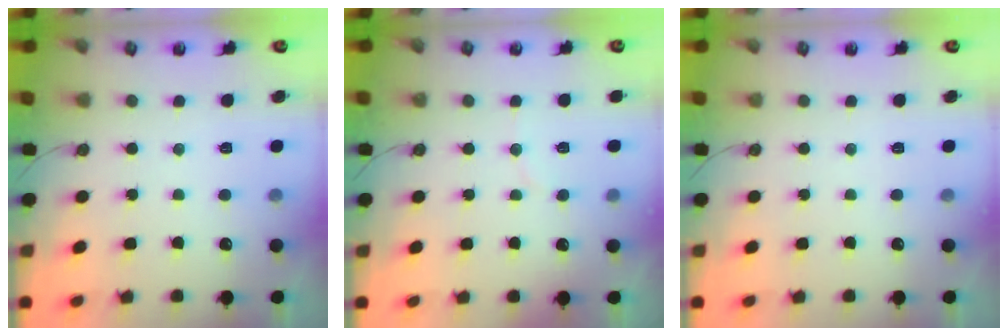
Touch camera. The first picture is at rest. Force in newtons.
{"total": 4.8, "press": 4.7, "slide": 0.8}
{"total": 0.0}